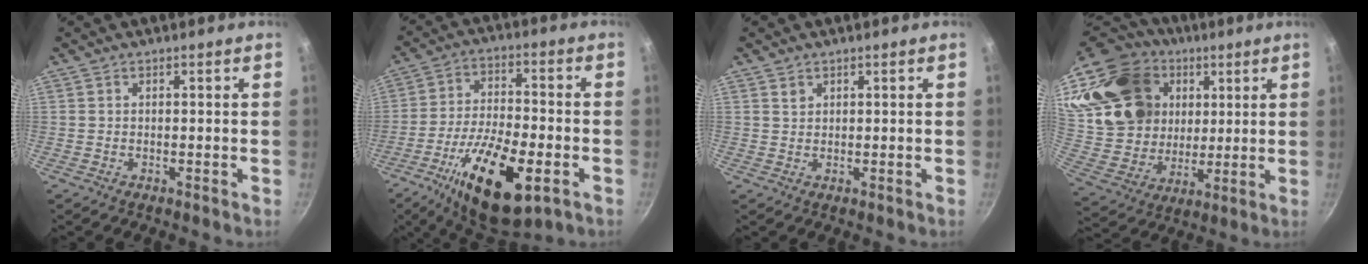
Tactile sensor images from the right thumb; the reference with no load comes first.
{"total": 19.6, "force": [-8.2, 7.8, 16.0], "torque": [-0.263, 0.019, -0.137]}
{"total": 1.3, "force": [0.8, 0.9, 0.5], "torque": [-0.005, -0.002, 0.015]}
{"total": 27.4, "force": [10.6, 20.8, 14.2], "torque": [-0.256, -0.003, 0.212]}